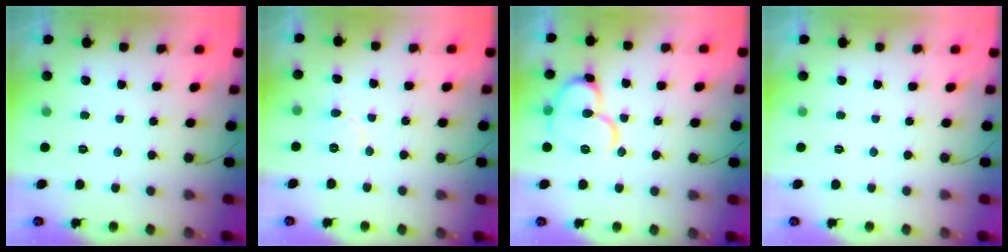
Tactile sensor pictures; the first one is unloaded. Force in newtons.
{"total": 5.0, "press": 4.9, "slide": 0.5}
{"total": 14.0, "press": 13.8, "slide": 2.3}
{"total": 0.0}